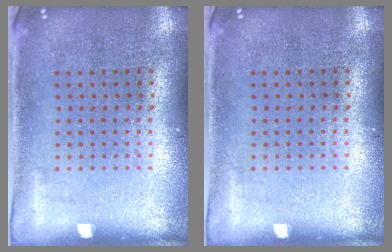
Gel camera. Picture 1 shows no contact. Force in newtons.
{"total": 0.0}